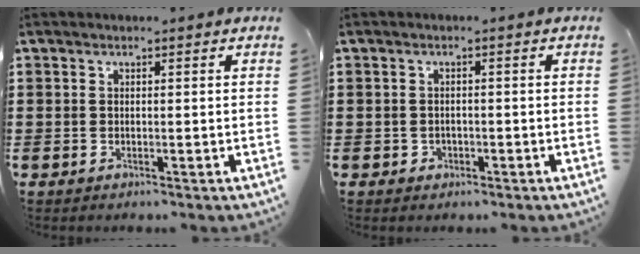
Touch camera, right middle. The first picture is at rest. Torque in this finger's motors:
{"motor_torque": [0.85, 0.02, -0.01, 0.02]}